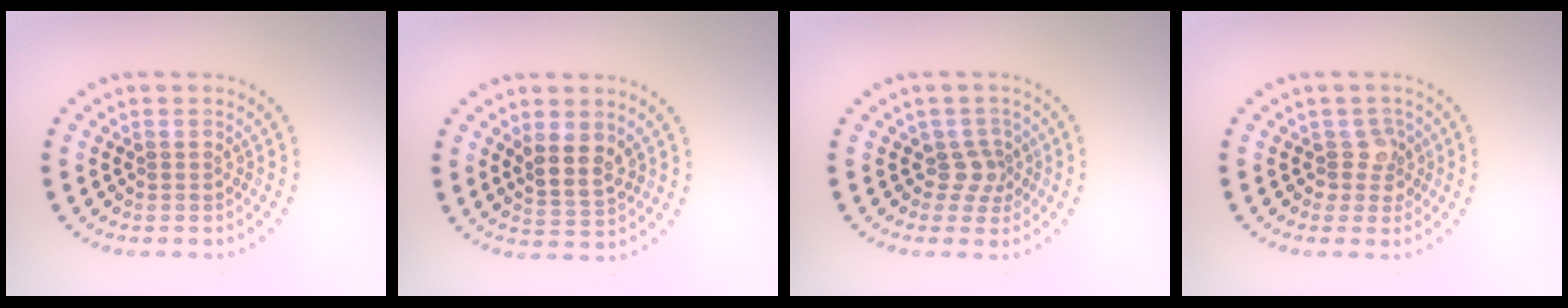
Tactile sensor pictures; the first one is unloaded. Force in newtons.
{"total": 2.7, "press": 2.3, "slide": 1.5}
{"total": 2.0, "press": 1.3, "slide": 1.5}
{"total": 1.8, "press": 1.5, "slide": 1.1}